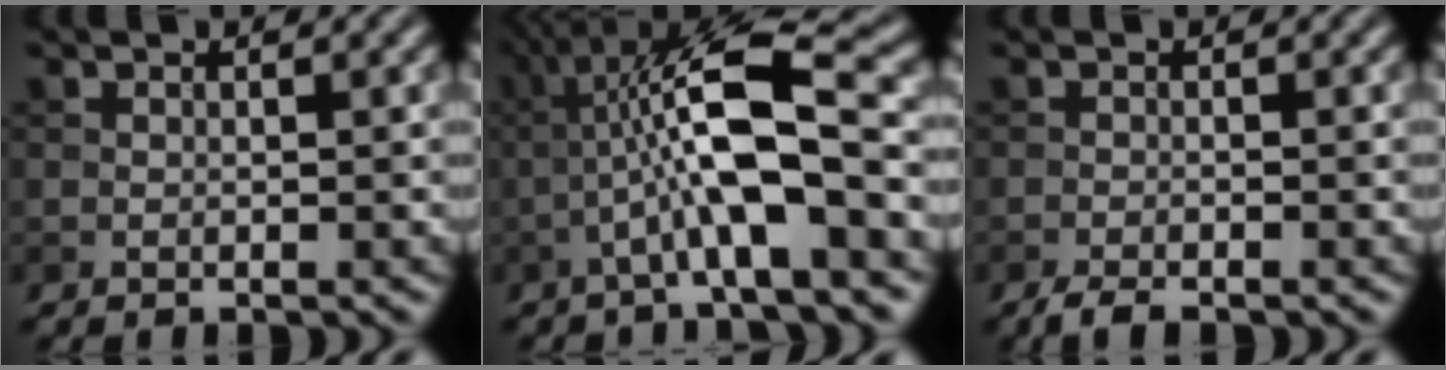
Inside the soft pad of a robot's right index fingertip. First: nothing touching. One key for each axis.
{"total": 9.5, "fx": -1.3, "fy": 1.8, "fz": 9.2, "tx": -0.156, "ty": 0.026, "tz": -0.029}
{"total": 1.8, "fx": -1.5, "fy": 0.4, "fz": 0.9, "tx": -0.019, "ty": -0.003, "tz": -0.031}